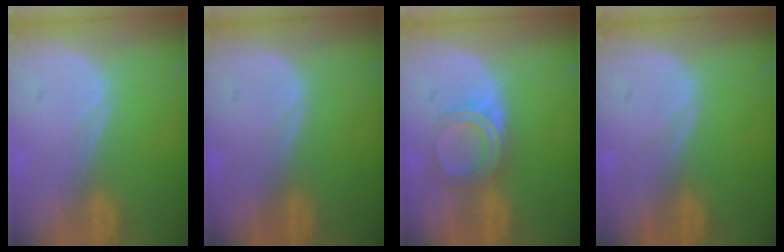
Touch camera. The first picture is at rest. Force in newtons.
{"total": 0.0}
{"total": 4.9, "press": 4.3, "slide": 2.4}
{"total": 0.0}